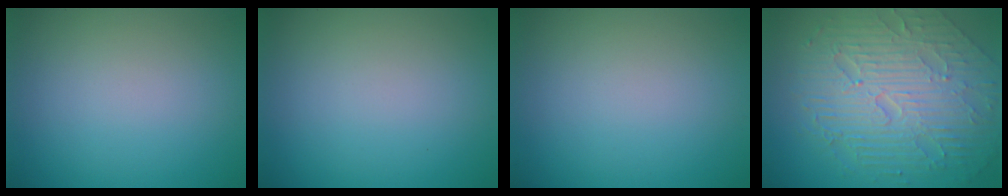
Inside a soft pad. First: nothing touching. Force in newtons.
{"total": 0.0}
{"total": 0.0}
{"total": 10.0, "press": 6.7, "slide": 7.5}